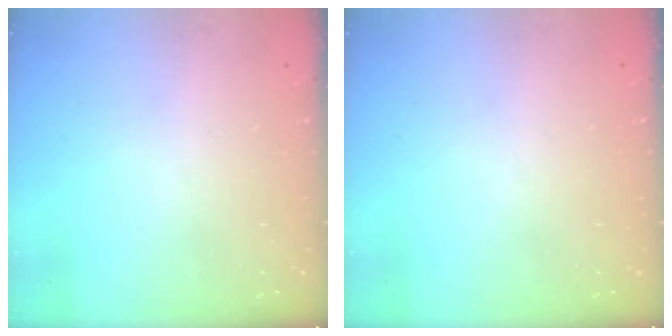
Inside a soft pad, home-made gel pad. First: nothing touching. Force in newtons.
{"total": 0.0}